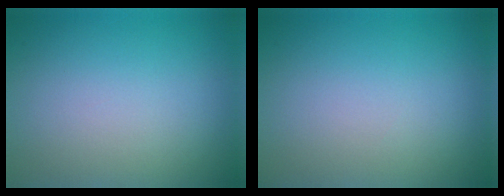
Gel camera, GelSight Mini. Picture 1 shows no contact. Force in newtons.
{"total": 0.0}